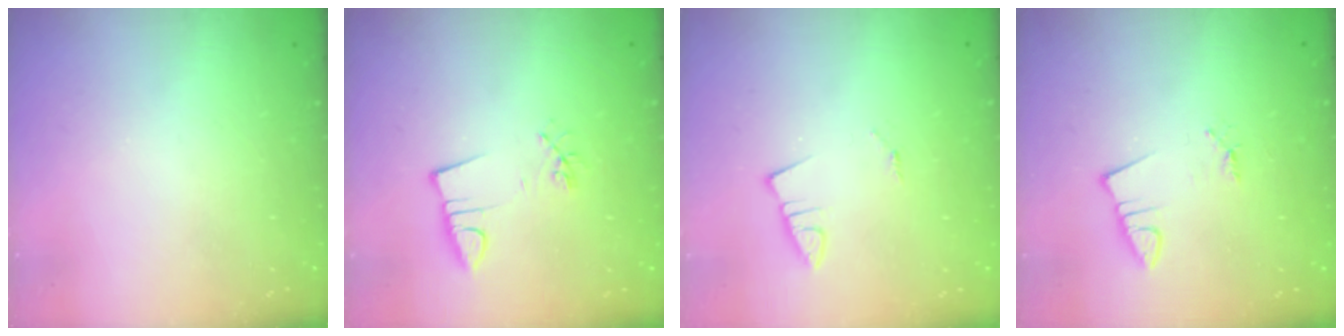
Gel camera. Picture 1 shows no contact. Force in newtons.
{"total": 3.0, "press": 1.6, "slide": 2.5}
{"total": 1.3, "press": 1.3, "slide": 0.1}
{"total": 0.9, "press": 0.9, "slide": 0.1}